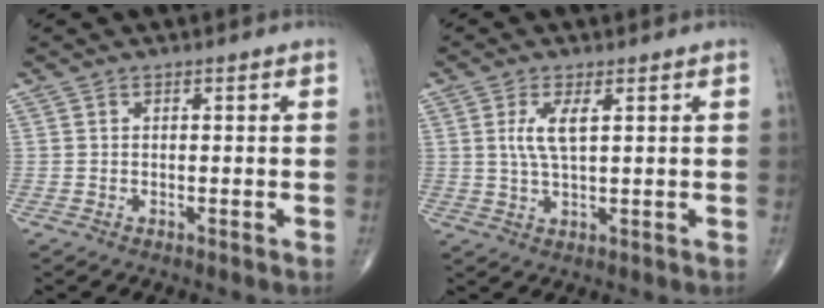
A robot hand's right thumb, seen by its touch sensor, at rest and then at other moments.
{"total": 4.8, "force": [1.4, 1.5, 4.4], "torque": [-0.096, -0.005, 0.032]}